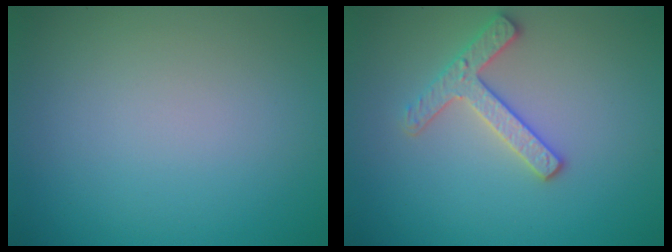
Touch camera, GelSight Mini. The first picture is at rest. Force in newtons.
{"total": 2.7, "press": 2.6, "slide": 0.7}